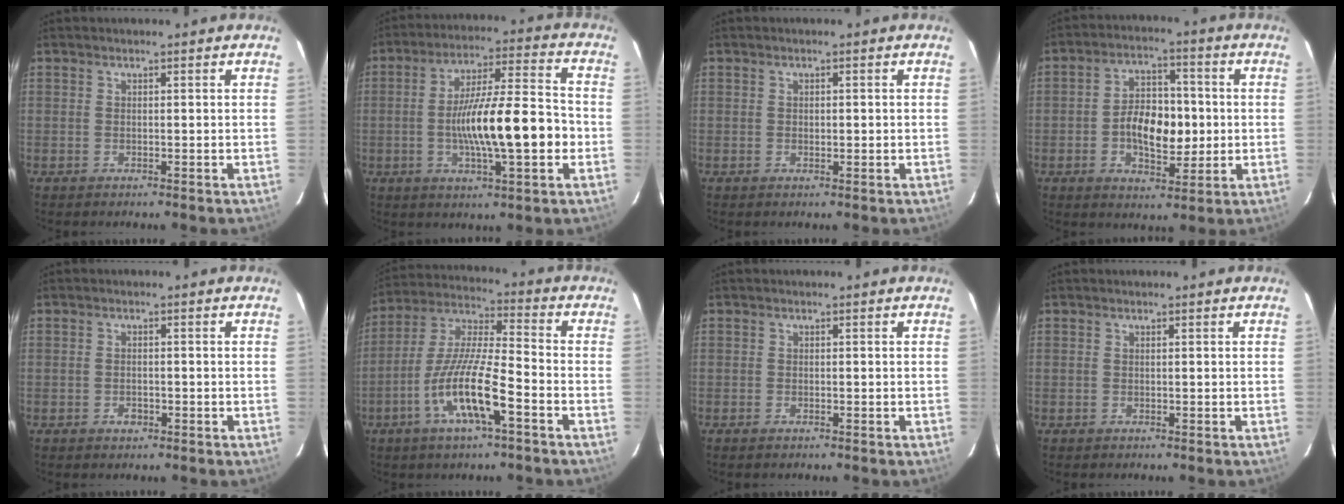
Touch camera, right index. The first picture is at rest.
{"total": 15.6, "force": [-3.0, 2.6, 15.1], "torque": [-0.255, 0.002, -0.048]}
{"total": 0.8, "force": [0.0, 0.5, 0.7], "torque": [-0.011, 0.002, 0.000]}
{"total": 10.7, "force": [-1.3, 5.8, 8.9], "torque": [-0.163, 0.014, -0.018]}
{"total": 1.7, "force": [-0.9, 1.2, 0.8], "torque": [-0.014, 0.003, -0.011]}
{"total": 13.4, "force": [-5.8, 2.1, 11.9], "torque": [-0.240, -0.005, -0.115]}
{"total": 0.7, "force": [-0.6, 0.2, 0.1], "torque": [-0.005, -0.004, -0.014]}
{"total": 0.0}